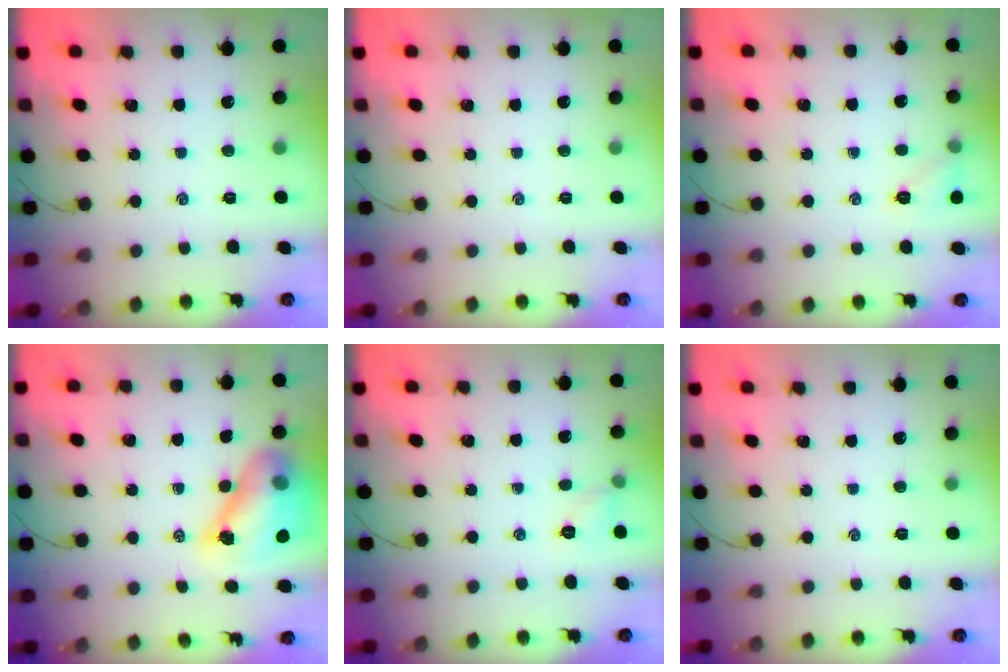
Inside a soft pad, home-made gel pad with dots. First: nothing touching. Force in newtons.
{"total": 0.0}
{"total": 6.7, "press": 6.5, "slide": 1.6}
{"total": 13.5, "press": 12.9, "slide": 3.7}
{"total": 4.9, "press": 4.7, "slide": 1.4}
{"total": 0.0}